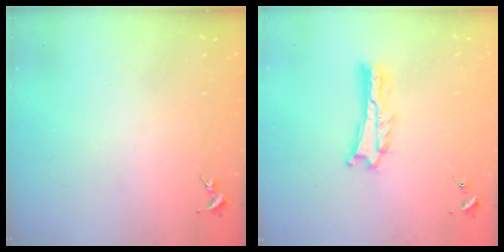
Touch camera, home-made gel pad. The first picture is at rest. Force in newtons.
{"total": 2.0, "press": 2.0, "slide": 0.3}